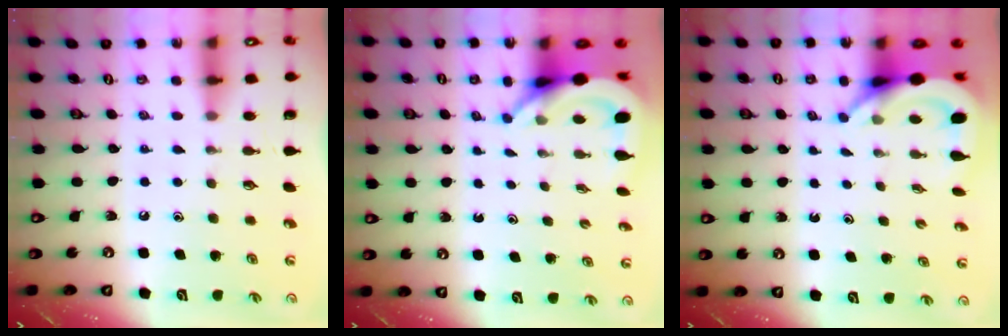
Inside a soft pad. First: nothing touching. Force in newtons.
{"total": 5.7, "press": 5.7, "slide": 0.4}
{"total": 5.9, "press": 5.9, "slide": 0.4}